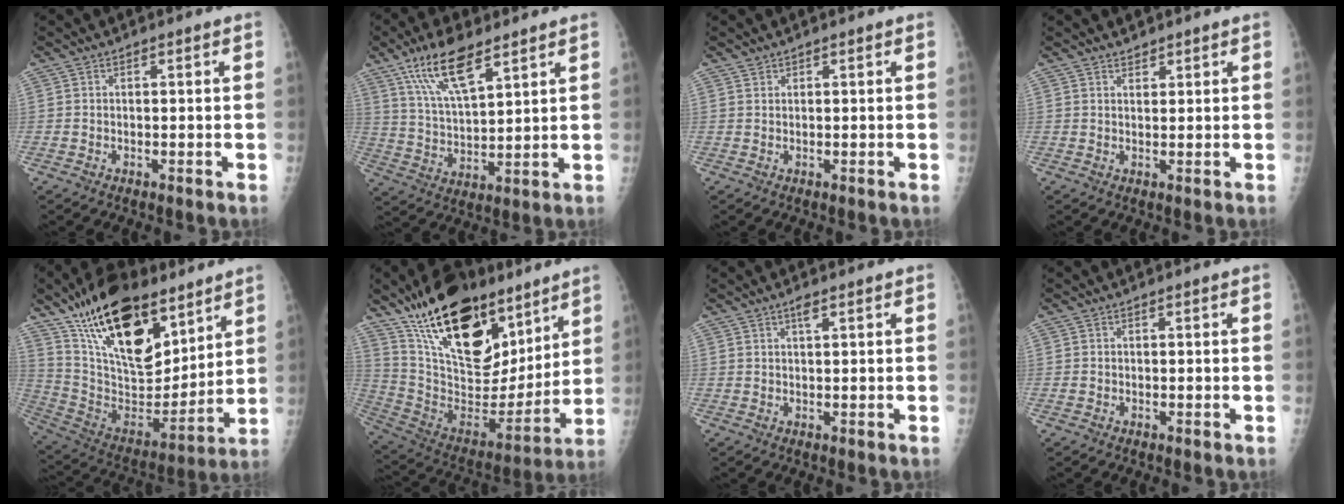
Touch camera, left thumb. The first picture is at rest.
{"total": 13.4, "force": [8.4, 4.6, 9.3], "torque": [-0.158, -0.034, 0.164]}
{"total": 0.6, "force": [0.5, 0.4, -0.1], "torque": [0.008, -0.002, 0.006]}
{"total": 1.5, "force": [1.3, 0.7, 0.3], "torque": [0.006, -0.009, 0.020]}
{"total": 28.2, "force": [17.0, 13.3, 18.1], "torque": [-0.283, -0.049, 0.297]}
{"total": 29.5, "force": [18.2, 13.9, 18.5], "torque": [-0.277, -0.052, 0.312]}
{"total": 1.7, "force": [1.0, 0.4, 1.3], "torque": [-0.021, 0.000, 0.017]}
{"total": 0.5, "force": [-0.2, 0.5, 0.2], "torque": [-0.001, 0.001, -0.002]}